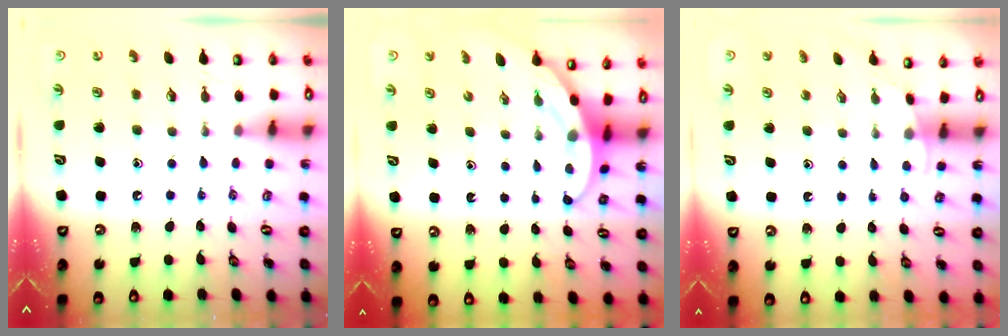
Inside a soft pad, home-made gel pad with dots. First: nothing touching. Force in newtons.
{"total": 2.9, "press": 2.9, "slide": 0.1}
{"total": 2.5, "press": 2.5, "slide": 0.2}